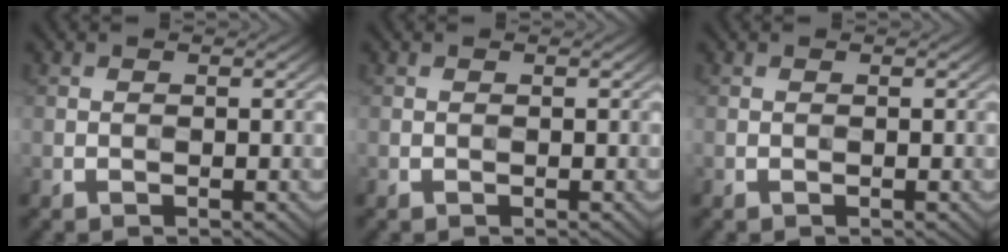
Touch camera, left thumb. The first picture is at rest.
{"total": 0.0}
{"total": 0.0}